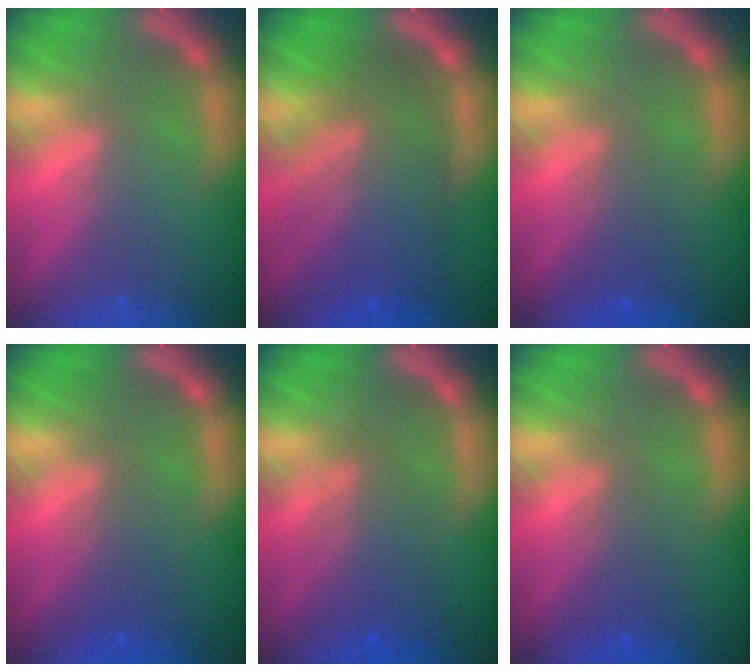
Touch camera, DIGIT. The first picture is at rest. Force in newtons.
{"total": 9.5}
{"total": 2.5}
{"total": 2.5}
{"total": 4.6}
{"total": 2.5}